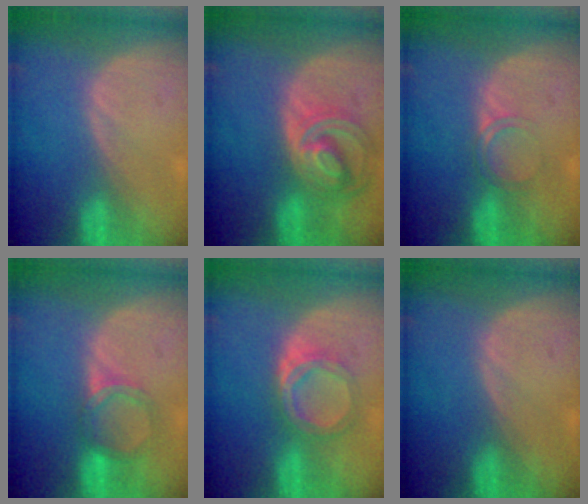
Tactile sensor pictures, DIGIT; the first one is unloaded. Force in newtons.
{"total": 8.6, "press": 7.4, "slide": 4.4}
{"total": 2.4, "press": 2.4, "slide": 0.2}
{"total": 4.1, "press": 3.8, "slide": 1.6}
{"total": 5.6, "press": 5.0, "slide": 2.6}
{"total": 0.0}